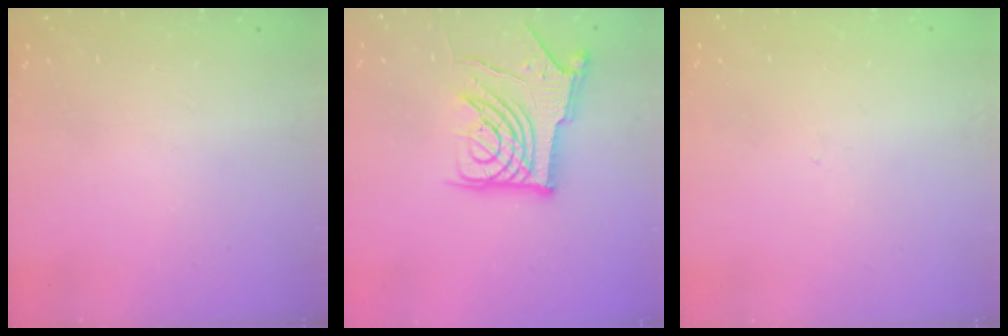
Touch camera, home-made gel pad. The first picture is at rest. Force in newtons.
{"total": 14.9, "press": 14.8, "slide": 1.8}
{"total": 0.0}